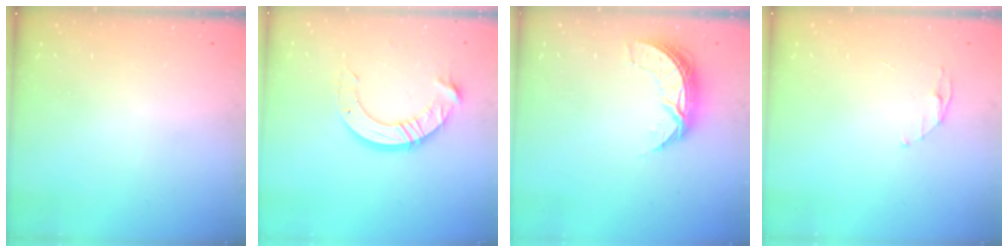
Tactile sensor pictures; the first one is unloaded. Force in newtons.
{"total": 10.1, "press": 10.1, "slide": 0.9}
{"total": 7.4, "press": 7.3, "slide": 0.5}
{"total": 4.4, "press": 4.4, "slide": 0.5}